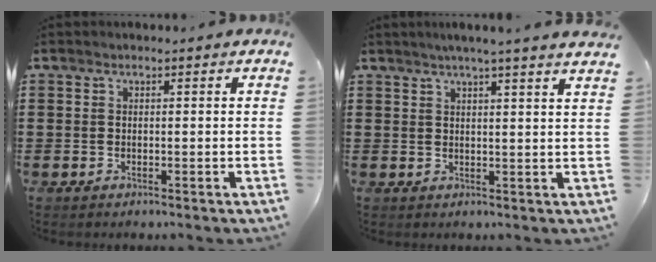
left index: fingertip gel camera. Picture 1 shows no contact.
{"total": 3.1, "force": [2.6, -0.9, 1.3], "torque": [-0.031, -0.008, 0.047]}